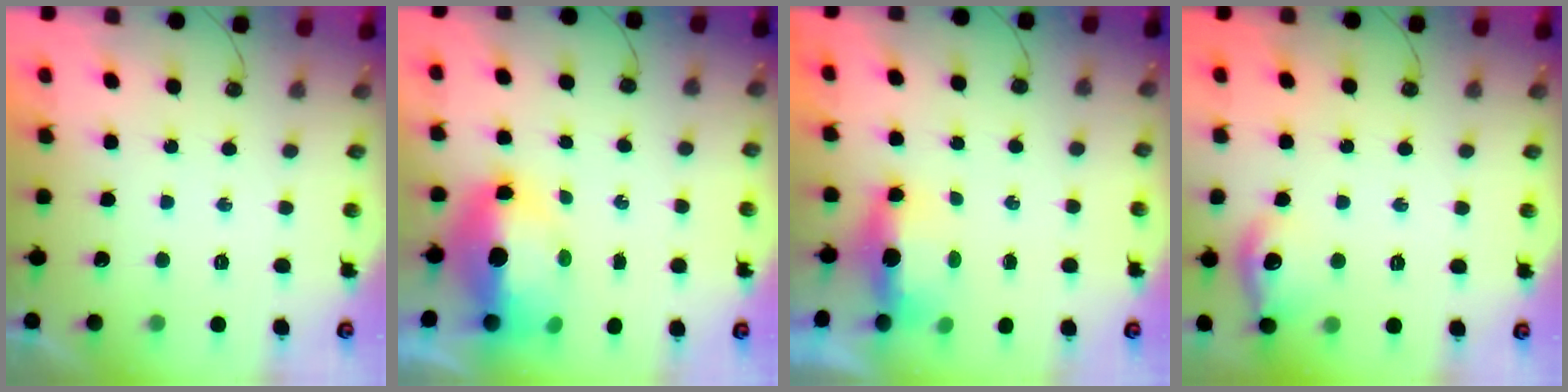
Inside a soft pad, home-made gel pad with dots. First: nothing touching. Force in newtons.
{"total": 10.4, "press": 10.3, "slide": 1.1}
{"total": 14.0, "press": 7.0, "slide": 12.1}
{"total": 11.9, "press": 11.8, "slide": 1.0}